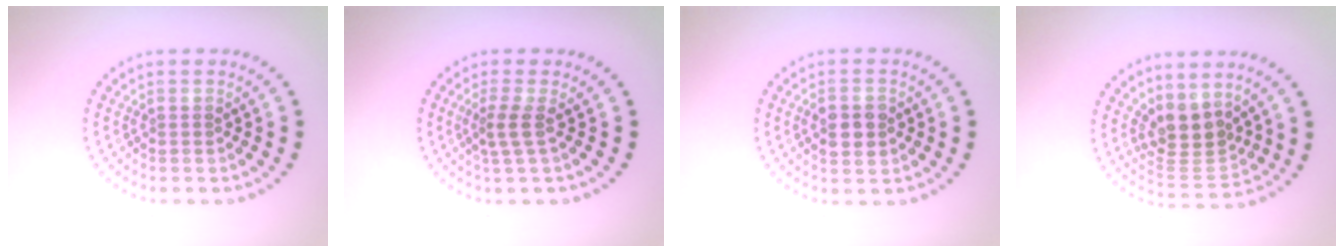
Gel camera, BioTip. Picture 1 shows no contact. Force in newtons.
{"total": 1.9, "press": 1.2, "slide": 1.4}
{"total": 2.9, "press": 2.9, "slide": 0.1}
{"total": 4.0, "press": 3.3, "slide": 2.1}